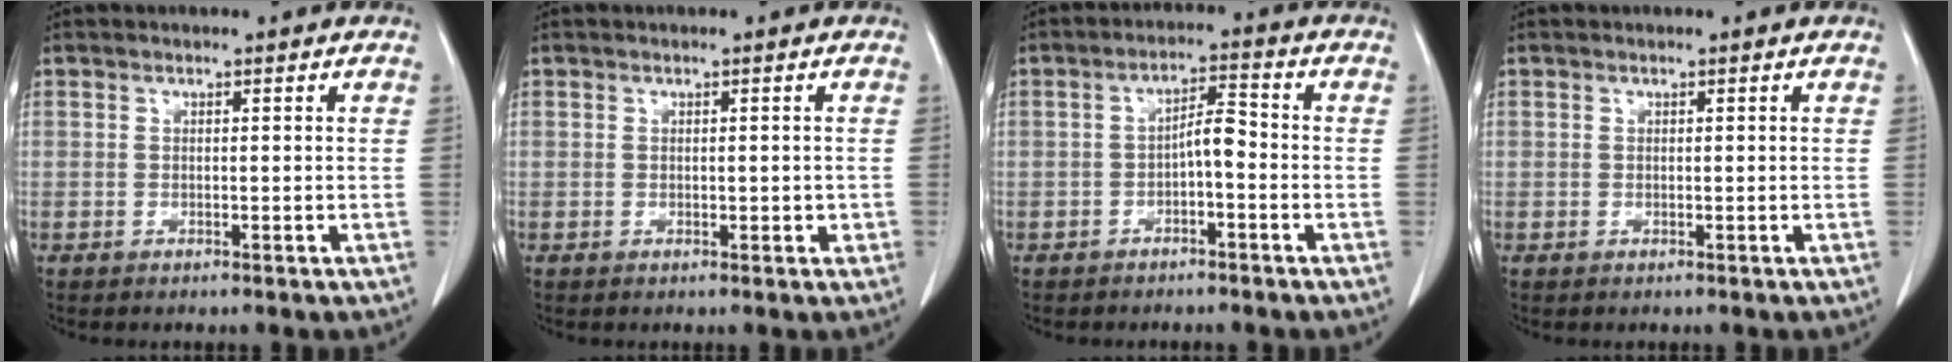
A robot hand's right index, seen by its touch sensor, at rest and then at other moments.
{"total": 1.4, "force": [-0.1, 0.7, 1.2], "torque": [-0.016, 0.001, 0.003]}
{"total": 3.9, "force": [-1.1, 1.1, 3.6], "torque": [-0.062, 0.015, -0.019]}
{"total": 0.0}